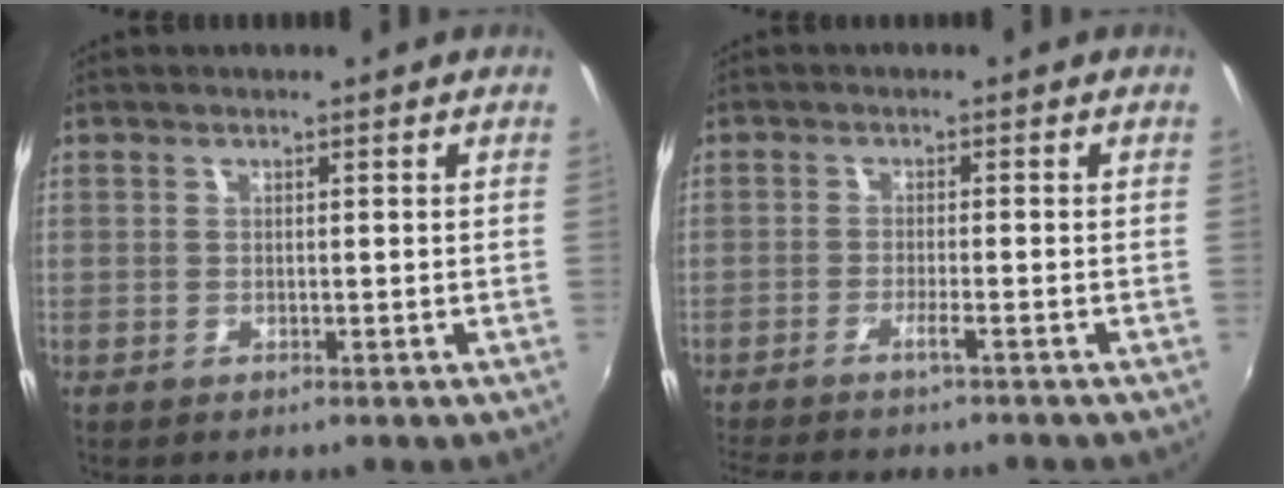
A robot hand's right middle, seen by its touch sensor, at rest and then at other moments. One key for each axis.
{"total": 5.9, "fx": -5.2, "fy": -0.1, "fz": 2.9, "tx": -0.069, "ty": -0.008, "tz": -0.088}